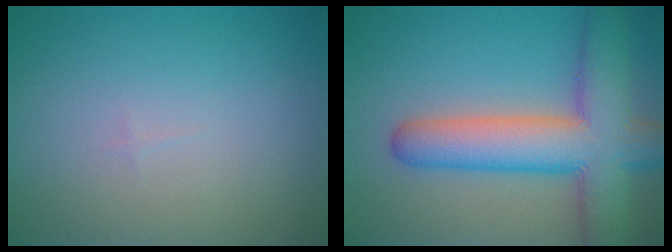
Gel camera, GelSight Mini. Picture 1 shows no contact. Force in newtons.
{"total": 9.5, "press": 9.5, "slide": 0.8}